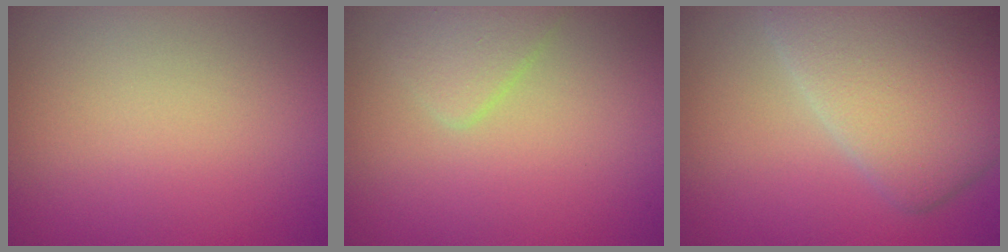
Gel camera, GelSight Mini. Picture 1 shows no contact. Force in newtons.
{"total": 1.8, "press": 1.8, "slide": 0.1}
{"total": 8.0, "press": 8.0, "slide": 0.5}